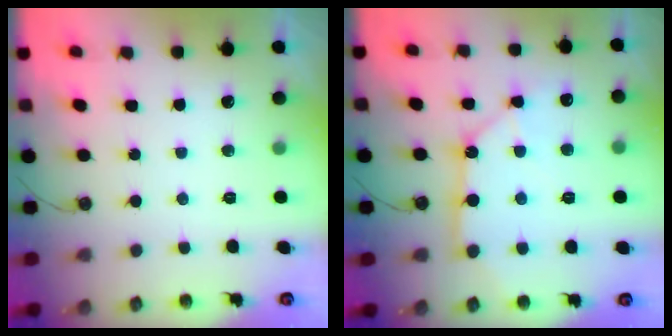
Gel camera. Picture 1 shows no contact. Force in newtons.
{"total": 11.0, "press": 10.9, "slide": 1.5}